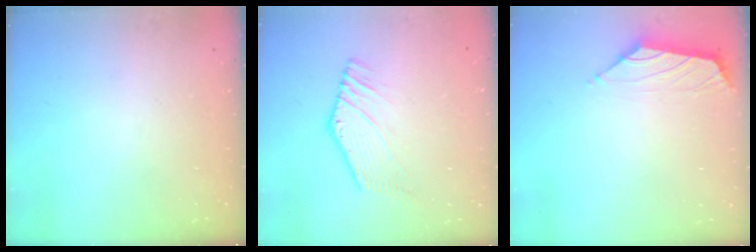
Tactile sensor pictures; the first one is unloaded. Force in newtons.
{"total": 1.0, "press": 0.4, "slide": 0.9}
{"total": 1.4, "press": 1.2, "slide": 0.6}